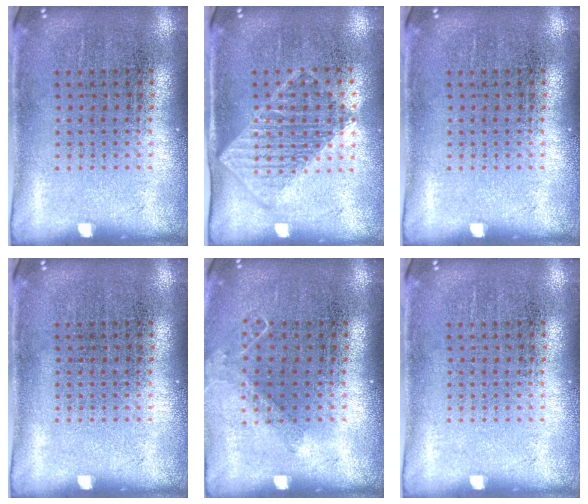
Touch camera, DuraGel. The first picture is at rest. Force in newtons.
{"total": 1.3, "press": 1.1, "slide": 0.6}
{"total": 0.0}
{"total": 0.0}
{"total": 0.9, "press": 0.9, "slide": 0.1}
{"total": 0.0}